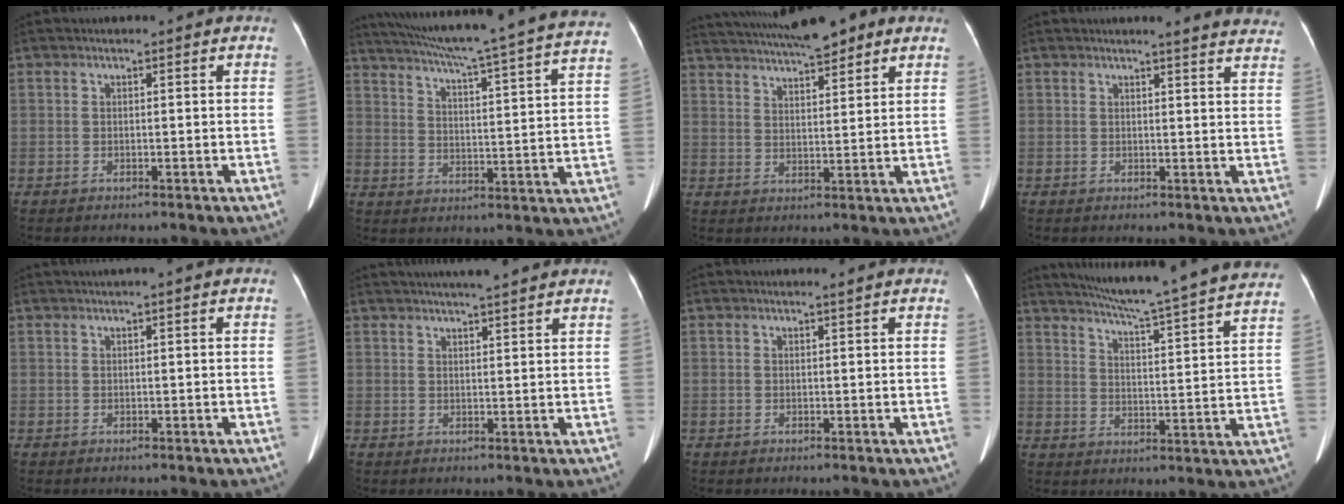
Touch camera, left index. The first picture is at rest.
{"total": 28.4, "force": [25.2, -0.3, 13.2], "torque": [-0.215, -0.052, 0.318]}
{"total": 15.5, "force": [12.9, 2.6, 8.1], "torque": [-0.147, 0.034, 0.190]}
{"total": 10.8, "force": [10.2, 0.5, 3.2], "torque": [-0.017, -0.034, 0.087]}
{"total": 0.8, "force": [0.5, -0.2, 0.6], "torque": [-0.015, 0.009, 0.016]}
{"total": 8.4, "force": [7.3, 0.4, 4.2], "torque": [-0.060, 0.024, 0.093]}
{"total": 0.8, "force": [0.7, -0.2, 0.3], "torque": [-0.014, -0.003, 0.016]}
{"total": 25.0, "force": [22.7, -0.5, 10.5], "torque": [-0.166, -0.052, 0.285]}